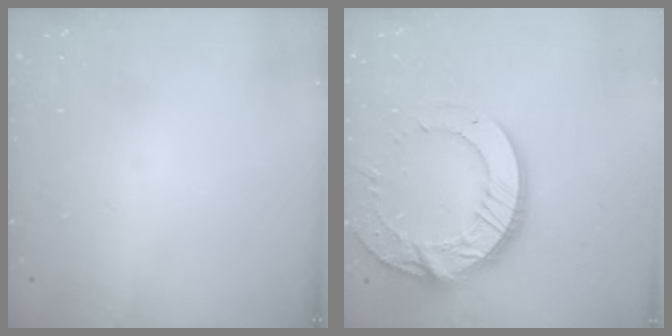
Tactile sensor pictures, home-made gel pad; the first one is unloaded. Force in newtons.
{"total": 15.8, "press": 15.8, "slide": 1.3}